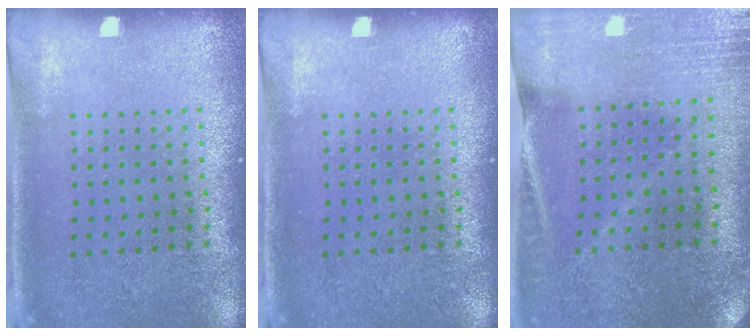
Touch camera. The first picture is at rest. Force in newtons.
{"total": 0.0}
{"total": 0.5, "press": 0.5, "slide": 0.0}